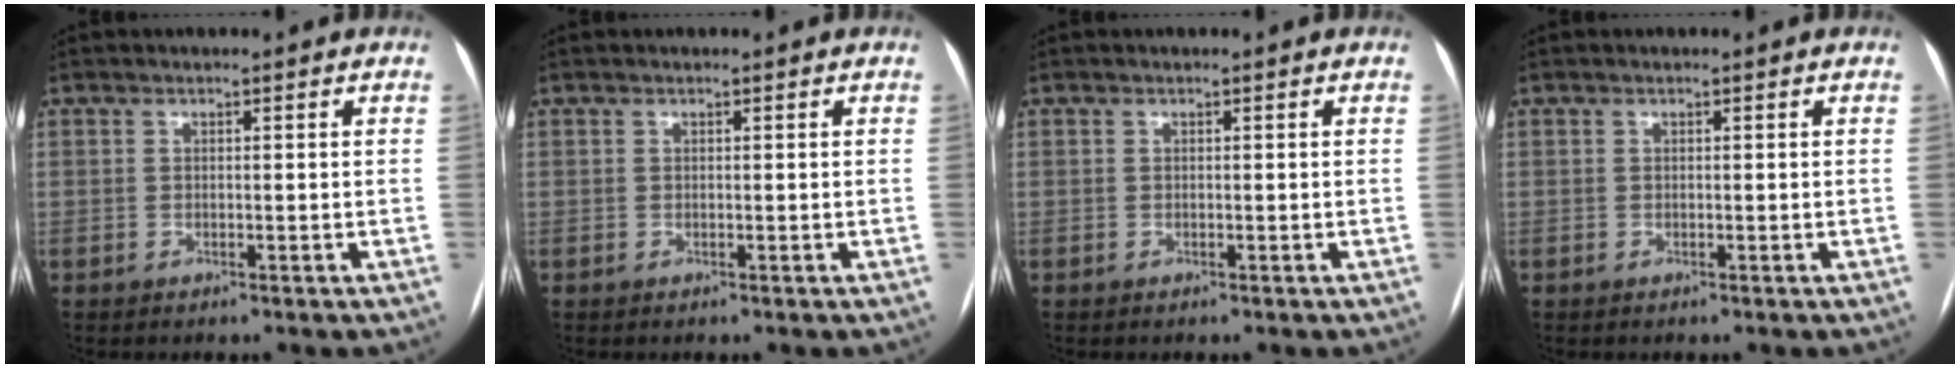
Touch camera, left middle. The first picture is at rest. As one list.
[{"total": 0.0}, {"total": 0.0}, {"total": 0.0}]